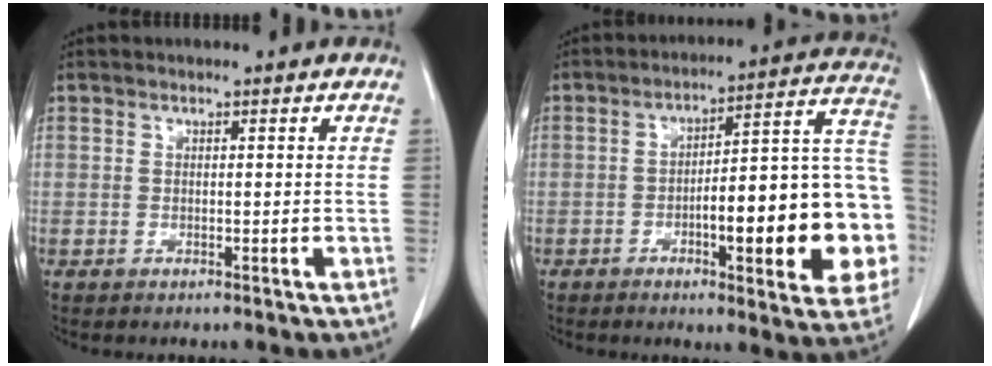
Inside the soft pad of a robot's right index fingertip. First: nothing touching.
{"total": 22.4, "force": [-4.7, 4.1, 21.5], "torque": [-0.204, 0.030, -0.053]}